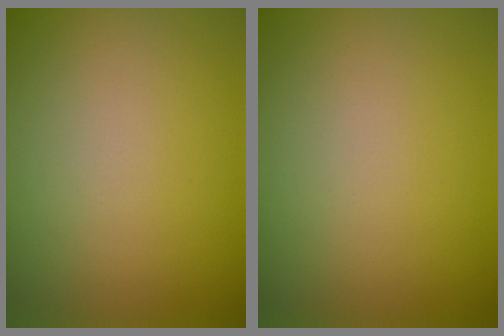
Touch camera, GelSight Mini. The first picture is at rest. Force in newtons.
{"total": 0.0}